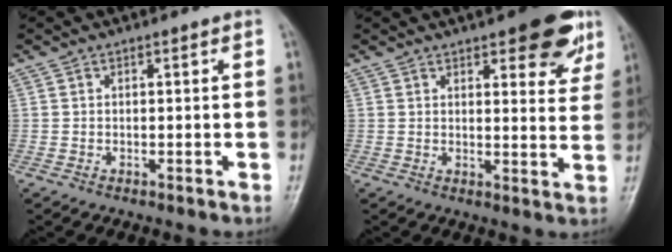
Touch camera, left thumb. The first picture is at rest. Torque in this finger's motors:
{"motor_torque": [2.09, 1.11, 1.40, -1.25, 0.23]}